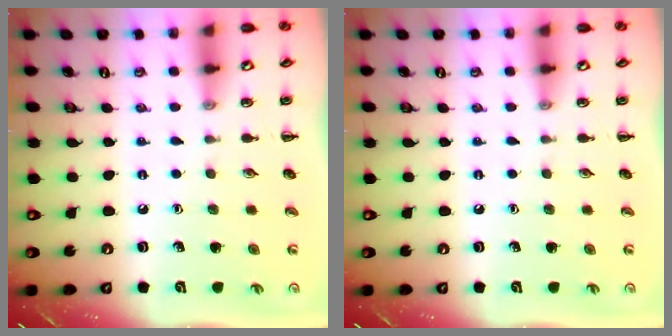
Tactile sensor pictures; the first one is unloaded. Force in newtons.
{"total": 0.0}